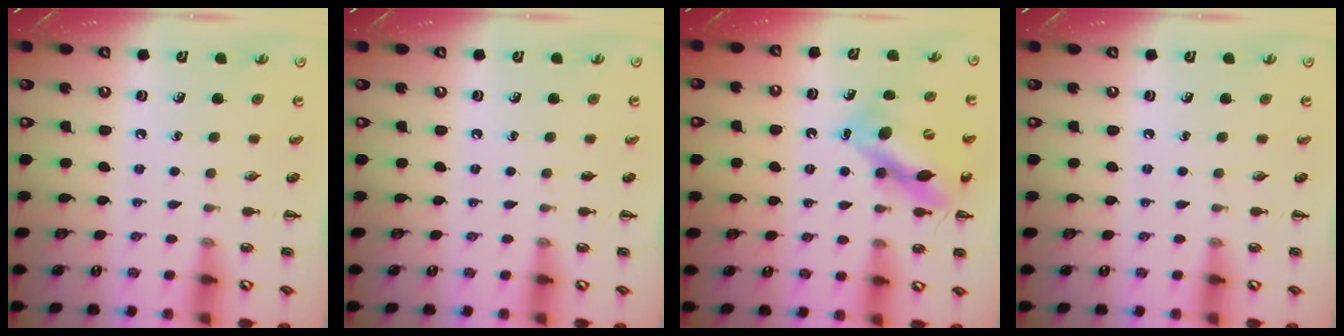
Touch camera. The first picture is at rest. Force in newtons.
{"total": 0.0}
{"total": 11.7, "press": 11.3, "slide": 3.3}
{"total": 0.0}